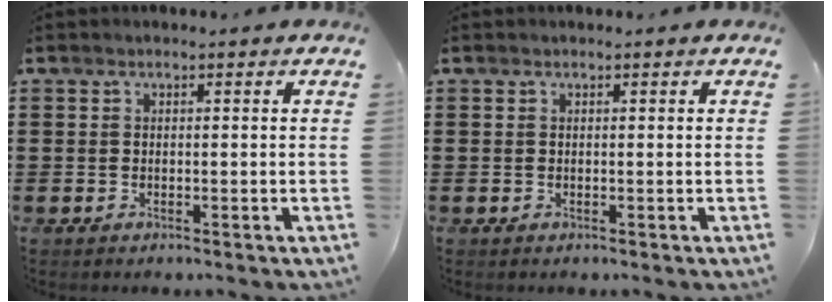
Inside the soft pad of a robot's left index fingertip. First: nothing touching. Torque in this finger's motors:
{"motor_torque": [-0.01, -0.01, 0.00, 0.01]}